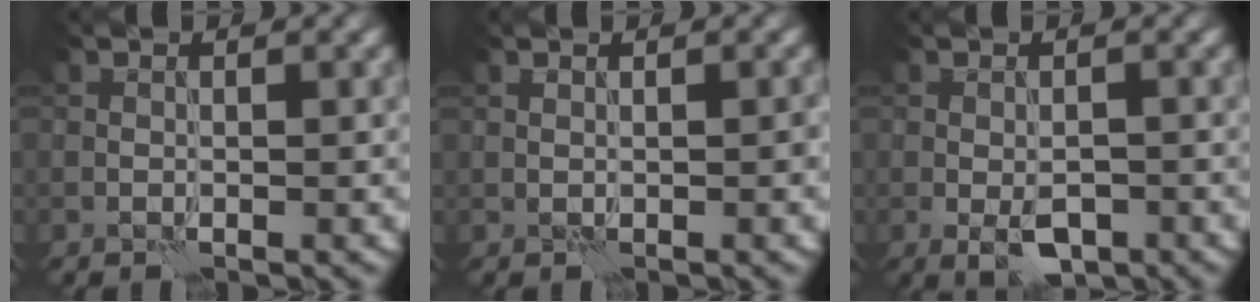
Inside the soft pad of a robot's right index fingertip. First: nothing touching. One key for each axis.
{"total": 0.5, "fx": 0.0, "fy": 0.3, "fz": 0.5, "tx": -0.009, "ty": 0.002, "tz": 0.001}
{"total": 3.2, "fx": -1.4, "fy": 1.6, "fz": 2.4, "tx": -0.039, "ty": -0.003, "tz": -0.022}